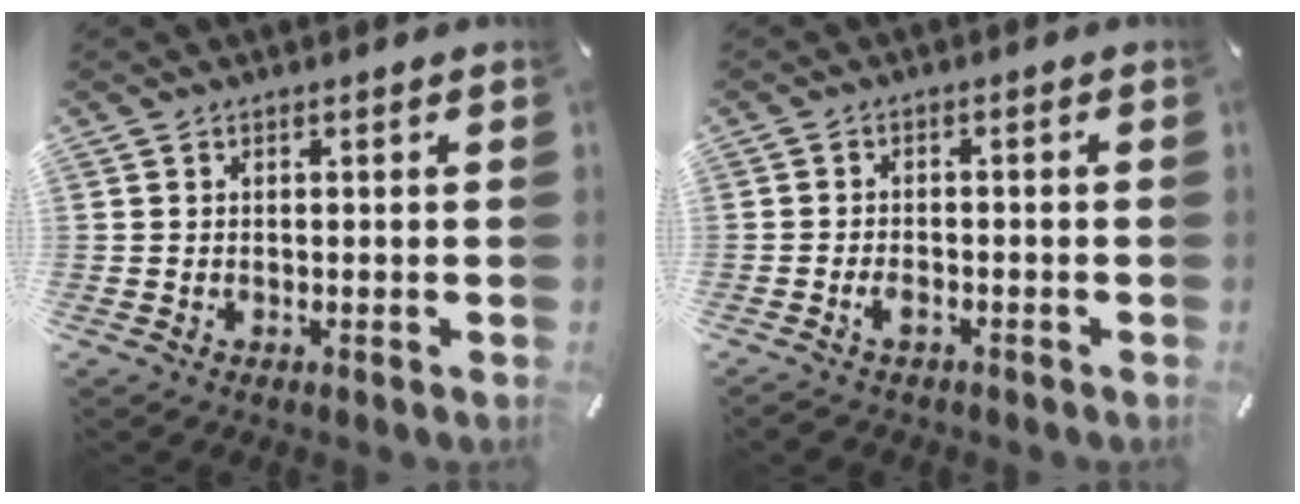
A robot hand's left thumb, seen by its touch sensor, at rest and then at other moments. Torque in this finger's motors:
{"motor_torque": [-0.81, 1.14, 0.55, 0.53, 0.14]}